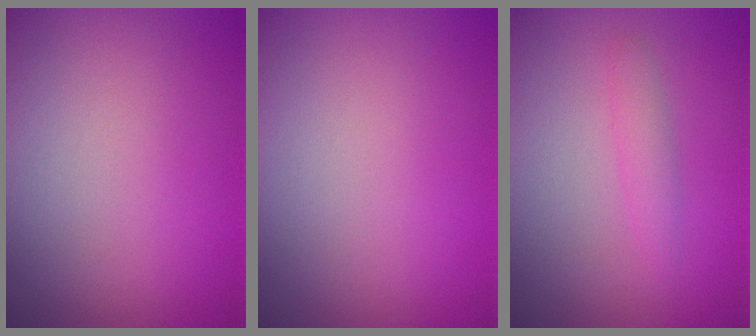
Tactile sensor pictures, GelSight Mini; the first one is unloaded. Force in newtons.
{"total": 0.0}
{"total": 1.4, "press": 1.4, "slide": 0.0}